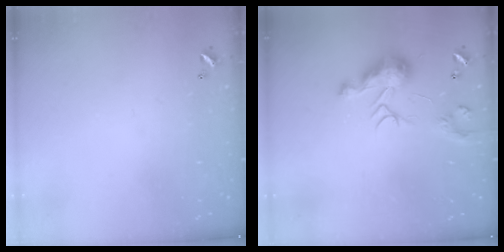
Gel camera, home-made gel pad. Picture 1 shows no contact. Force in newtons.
{"total": 9.7, "press": 9.7, "slide": 0.8}